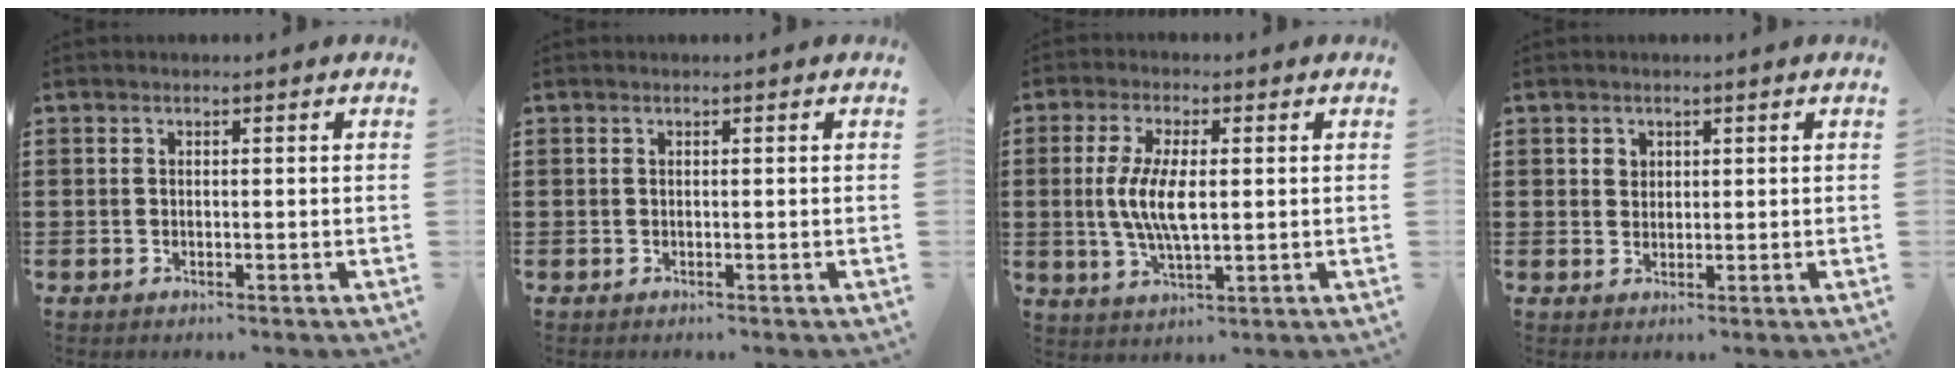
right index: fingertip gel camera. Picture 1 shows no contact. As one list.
[{"total": 0.0}, {"total": 7.3, "force": [0.2, 2.7, 6.8], "torque": [-0.147, 0.000, -0.003]}, {"total": 1.5, "force": [0.8, 1.3, 0.2], "torque": [-0.008, 0.004, 0.015]}]